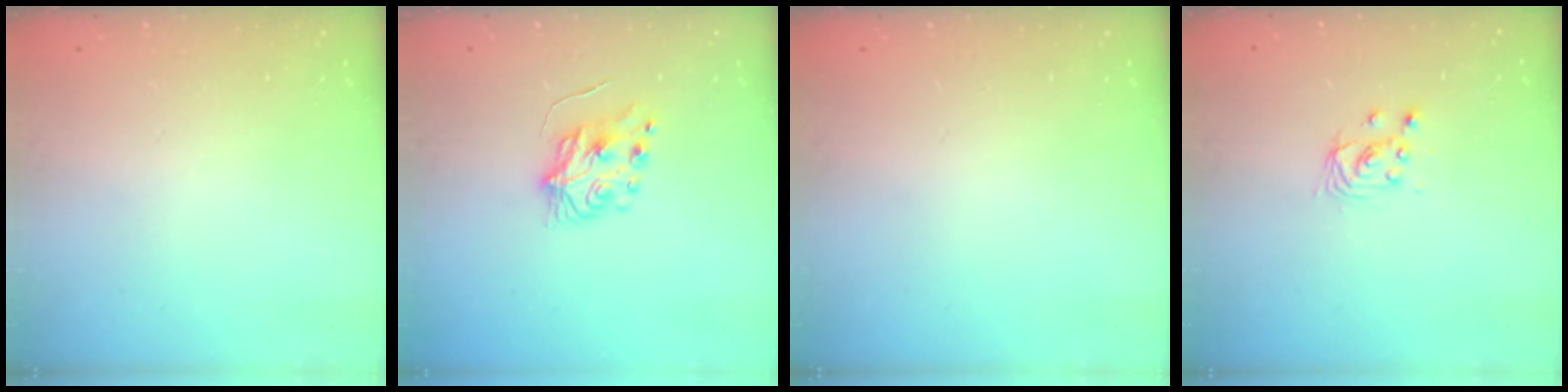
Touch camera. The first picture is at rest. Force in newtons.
{"total": 6.4, "press": 6.4, "slide": 0.5}
{"total": 0.0}
{"total": 2.9, "press": 2.9, "slide": 0.0}